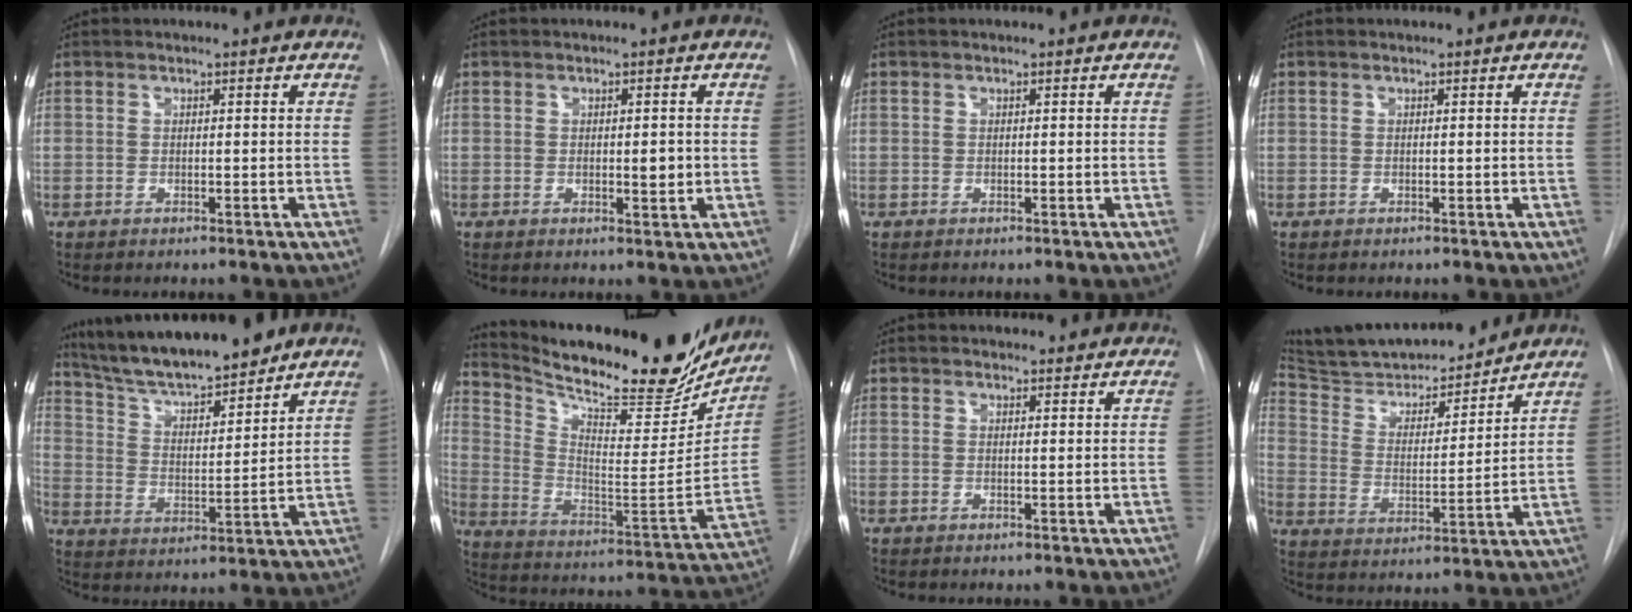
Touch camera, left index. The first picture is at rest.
{"total": 2.1, "force": [-0.6, 0.7, 1.9], "torque": [-0.026, -0.007, -0.008]}
{"total": 0.0}
{"total": 0.0}
{"total": 15.9, "force": [13.8, 2.5, 7.5], "torque": [-0.127, 0.002, 0.234]}
{"total": 27.3, "force": [23.3, 6.4, 12.8], "torque": [-0.209, -0.054, 0.331]}
{"total": 1.5, "force": [1.3, 0.6, -0.2], "torque": [-0.002, -0.004, 0.009]}
{"total": 18.0, "force": [16.5, 3.4, 6.5], "torque": [-0.105, -0.007, 0.266]}